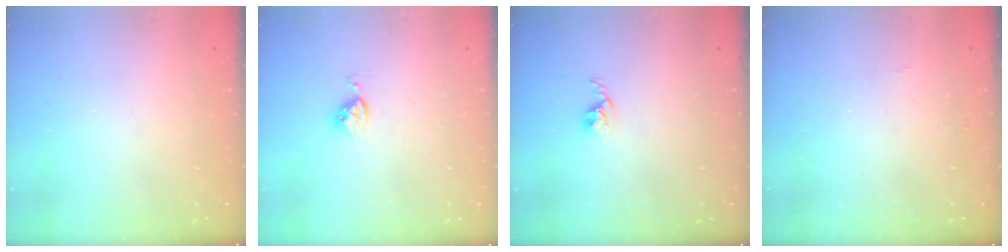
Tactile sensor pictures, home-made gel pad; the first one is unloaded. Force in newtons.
{"total": 4.0, "press": 3.9, "slide": 0.4}
{"total": 2.7, "press": 2.7, "slide": 0.4}
{"total": 3.7, "press": 3.6, "slide": 0.5}